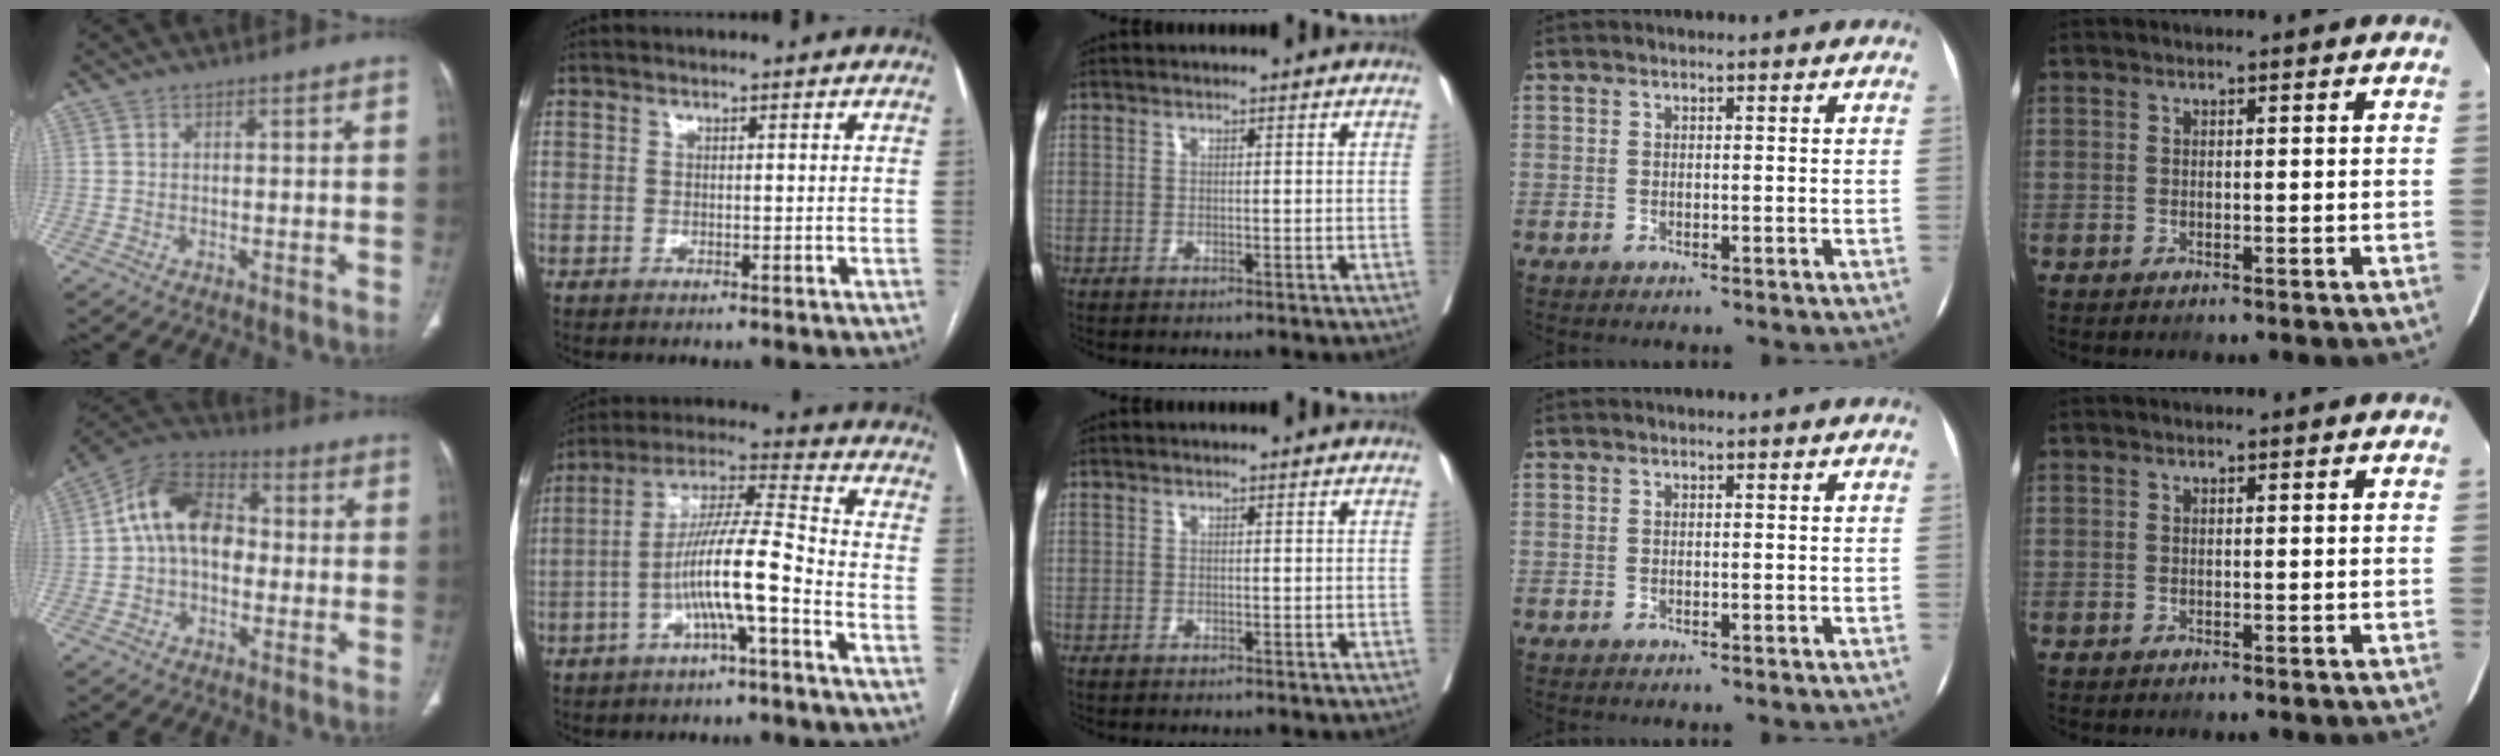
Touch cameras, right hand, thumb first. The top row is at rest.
{"thumb": {"total": 12.9, "force": [0.0, 9.2, 9.1], "torque": [-0.135, 0.034, -0.014]}, "index": {"total": 11.4, "force": [-4.0, 0.5, 10.6], "torque": [-0.197, 0.023, -0.075]}}